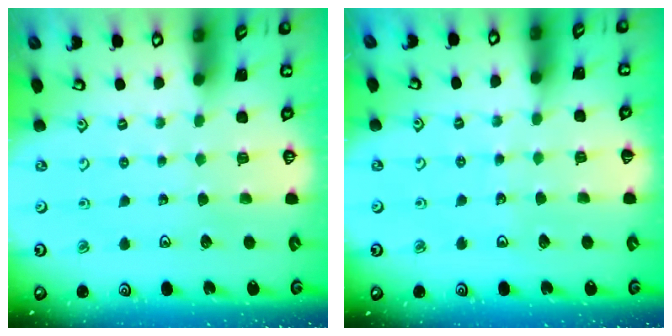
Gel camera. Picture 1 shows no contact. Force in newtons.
{"total": 2.8, "press": 2.8, "slide": 0.3}